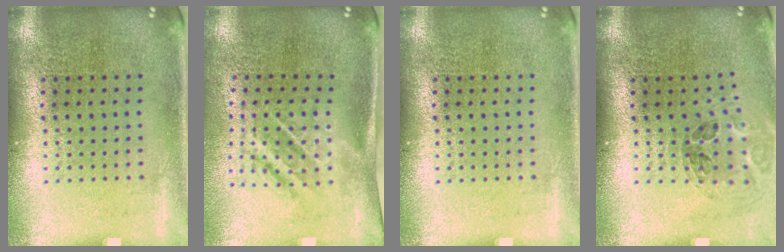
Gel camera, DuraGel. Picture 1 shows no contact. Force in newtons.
{"total": 1.7, "press": 1.2, "slide": 1.2}
{"total": 0.0}
{"total": 1.0, "press": 1.0, "slide": 0.3}